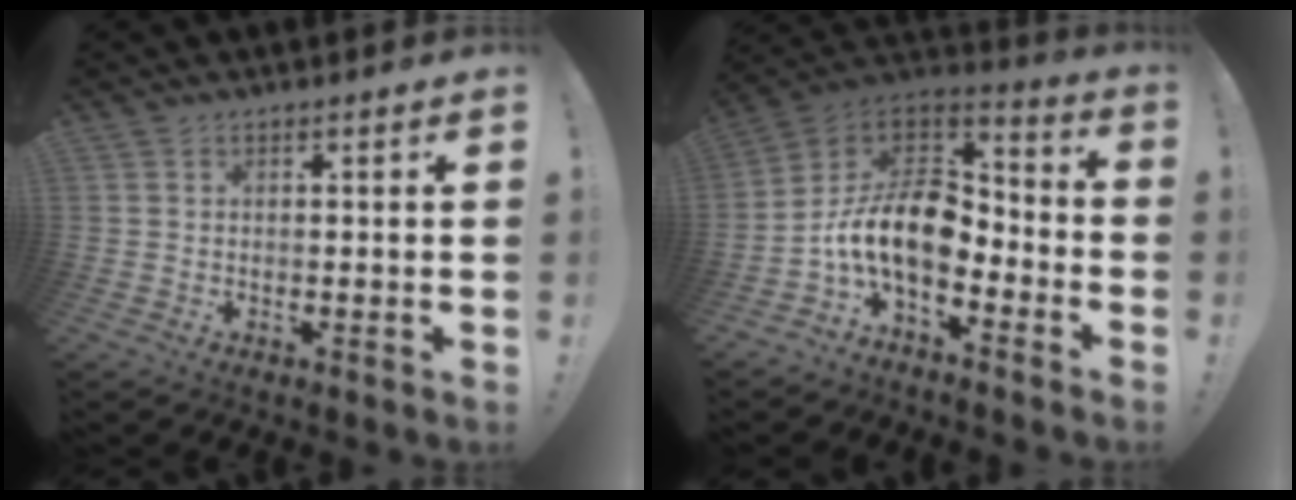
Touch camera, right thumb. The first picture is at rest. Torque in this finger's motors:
{"motor_torque": [1.16, 0.29, 0.12, -0.26, 0.16]}